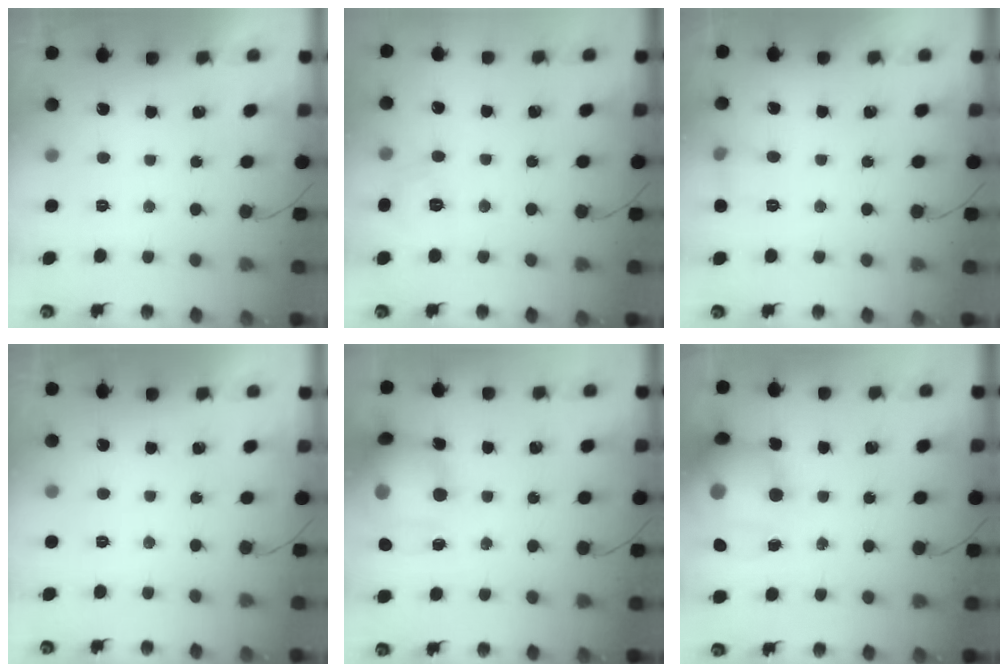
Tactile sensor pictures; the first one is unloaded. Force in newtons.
{"total": 5.2, "press": 5.1, "slide": 1.1}
{"total": 5.6, "press": 5.4, "slide": 1.7}
{"total": 0.0}
{"total": 16.4, "press": 16.0, "slide": 3.7}
{"total": 16.6, "press": 16.5, "slide": 1.7}